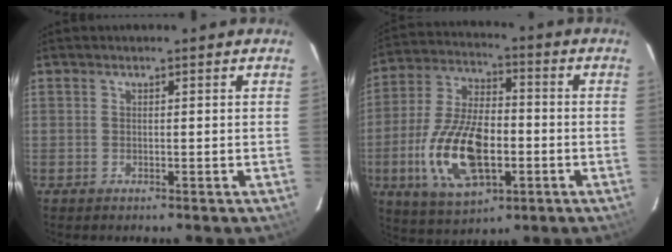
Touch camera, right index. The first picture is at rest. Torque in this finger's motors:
{"motor_torque": [1.45, -0.69, 1.05, 0.12]}